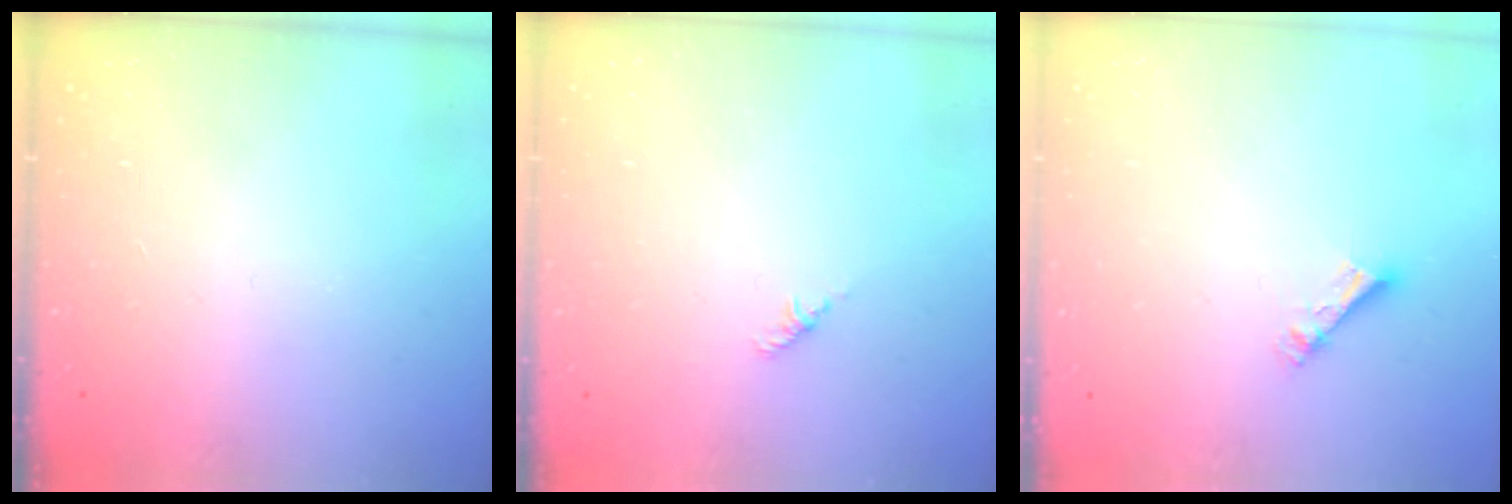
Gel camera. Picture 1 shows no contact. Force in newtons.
{"total": 1.8, "press": 1.7, "slide": 0.6}
{"total": 4.6, "press": 4.6, "slide": 0.3}